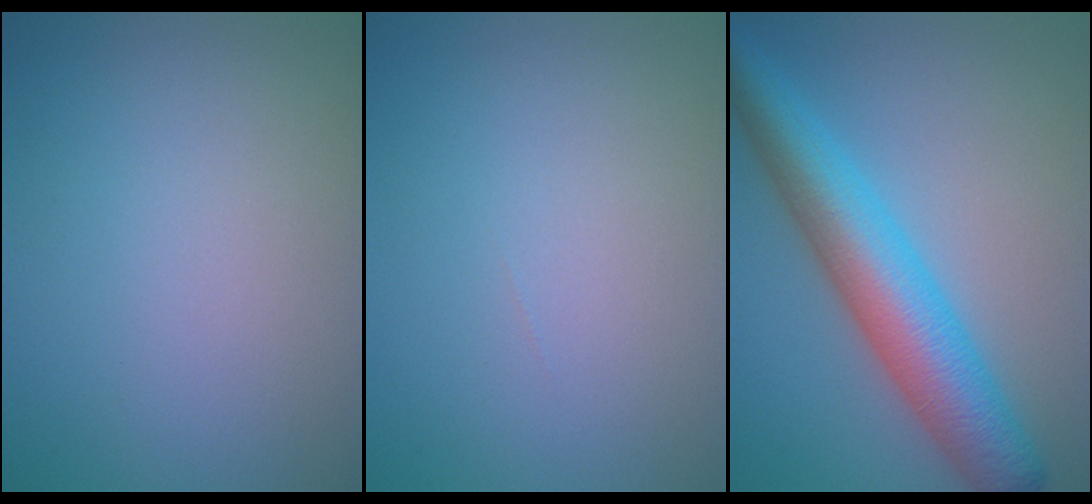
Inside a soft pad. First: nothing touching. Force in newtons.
{"total": 0.0}
{"total": 8.2, "press": 8.2, "slide": 0.1}